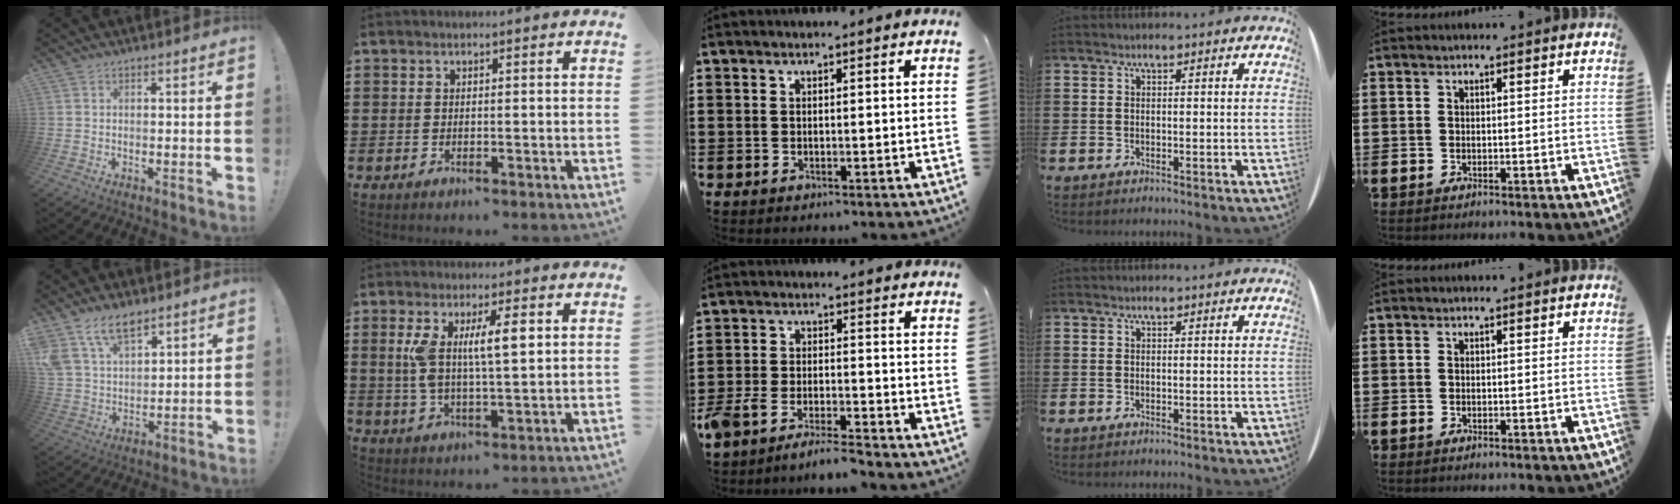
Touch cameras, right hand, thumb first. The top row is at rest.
{"thumb": {"total": 11.9, "force": [8.6, 6.0, 5.5], "torque": [-0.110, -0.045, 0.168]}, "index": {"total": 8.3, "force": [2.1, 2.5, 7.7], "torque": [-0.162, 0.005, 0.031]}, "middle": {"total": 5.4, "force": [-5.2, 0.2, 1.5], "torque": [-0.045, -0.010, -0.106]}}